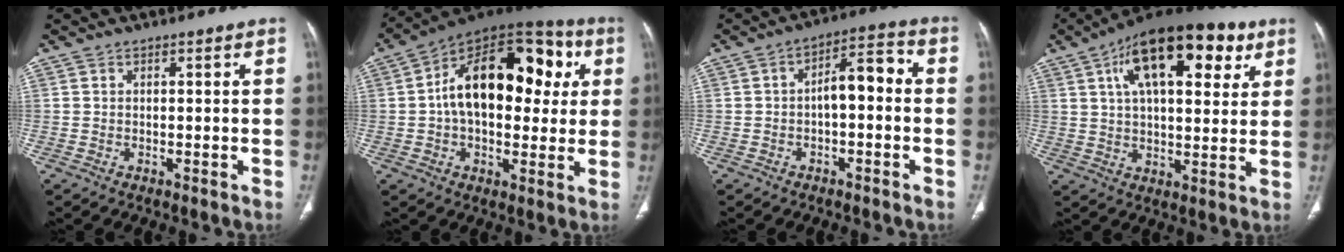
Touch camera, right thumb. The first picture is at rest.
{"total": 23.9, "force": [3.8, 14.1, 18.9], "torque": [-0.249, 0.030, 0.045]}
{"total": 7.3, "force": [-0.6, 3.5, 6.4], "torque": [-0.082, 0.036, -0.020]}
{"total": 22.2, "force": [9.5, 10.1, 17.3], "torque": [-0.246, -0.002, 0.149]}